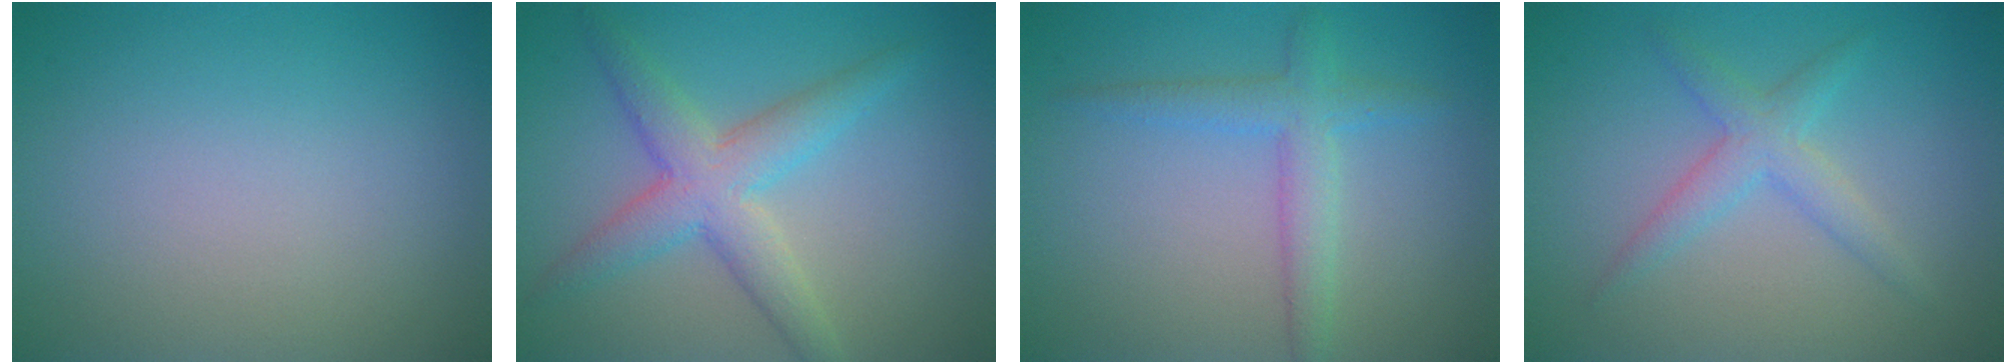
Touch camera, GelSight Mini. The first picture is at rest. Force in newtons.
{"total": 4.7, "press": 4.7, "slide": 0.3}
{"total": 2.9, "press": 2.9, "slide": 0.1}
{"total": 2.6, "press": 2.6, "slide": 0.0}